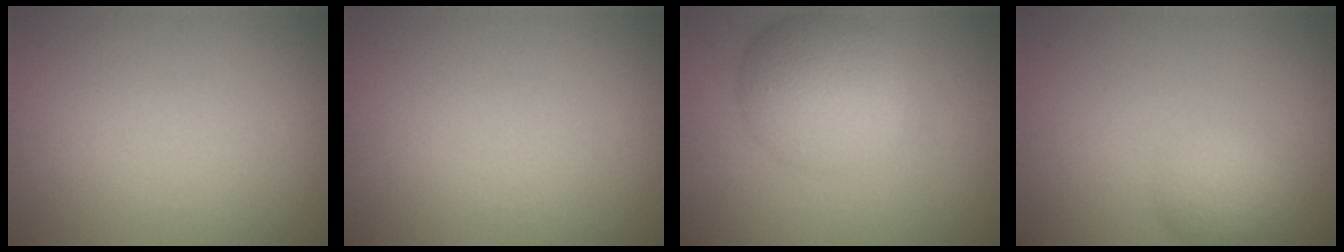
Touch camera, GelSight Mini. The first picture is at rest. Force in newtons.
{"total": 0.0}
{"total": 6.3, "press": 6.3, "slide": 0.2}
{"total": 2.6, "press": 2.6, "slide": 0.1}